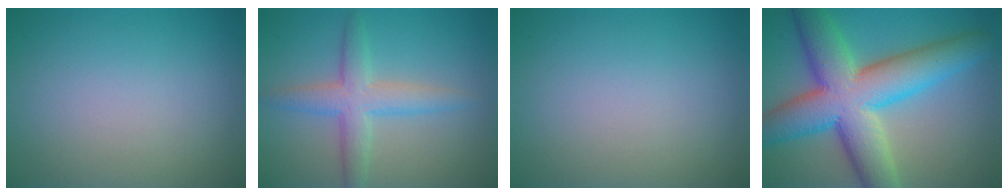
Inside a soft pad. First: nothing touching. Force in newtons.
{"total": 4.1, "press": 4.1, "slide": 0.0}
{"total": 0.0}
{"total": 12.1, "press": 12.1, "slide": 0.8}